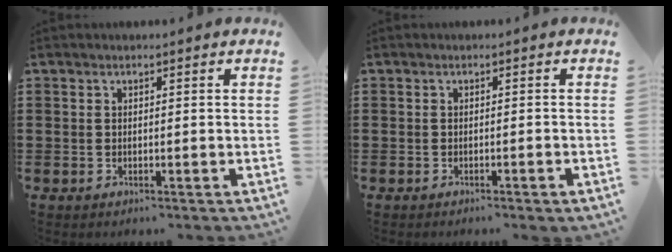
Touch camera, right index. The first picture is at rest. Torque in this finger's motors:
{"motor_torque": [0.29, -0.25, -0.23, -0.03]}